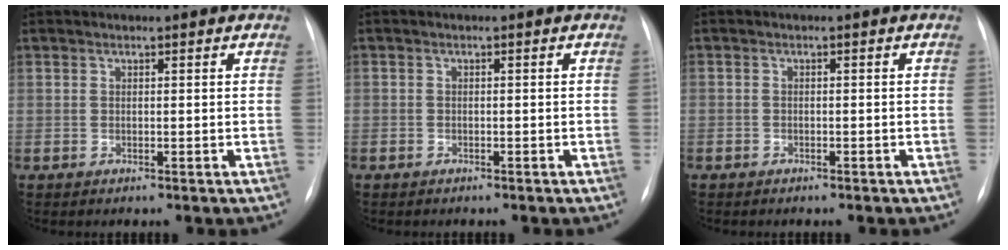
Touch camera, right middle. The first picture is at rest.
{"total": 1.0, "force": [-0.6, 0.7, 0.0], "torque": [-0.008, 0.003, -0.009]}
{"total": 1.4, "force": [-1.0, 0.9, 0.3], "torque": [-0.007, 0.004, -0.013]}